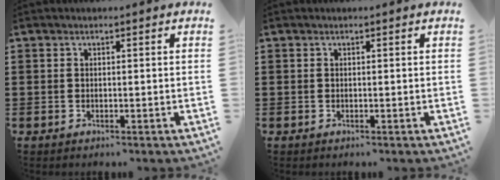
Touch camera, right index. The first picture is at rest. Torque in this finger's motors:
{"motor_torque": [0.52, 0.86, 0.00, 0.00]}